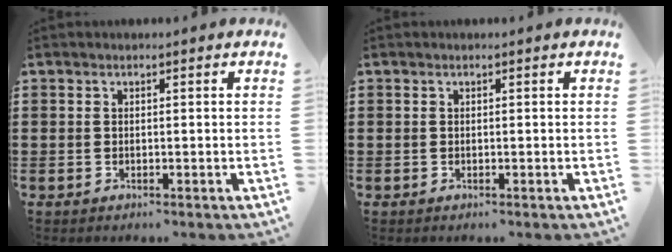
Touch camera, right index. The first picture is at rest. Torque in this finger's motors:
{"motor_torque": [2.14, 0.00, 0.00, 0.00]}